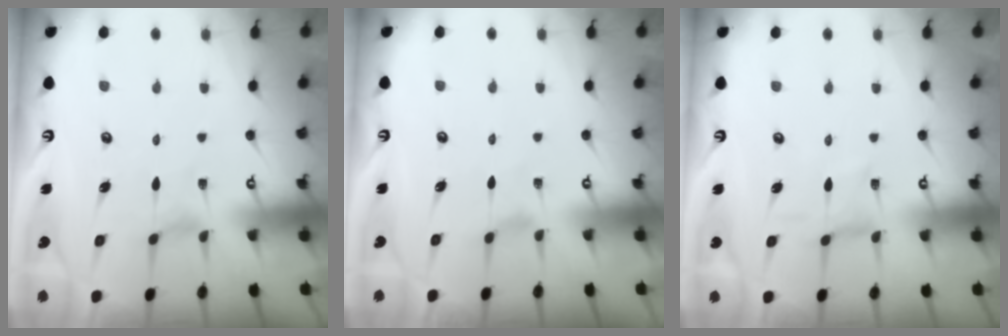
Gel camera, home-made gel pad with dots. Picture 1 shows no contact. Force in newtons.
{"total": 0.0}
{"total": 0.0}